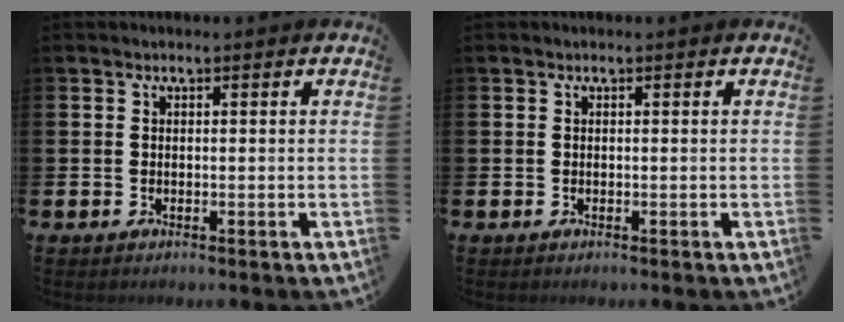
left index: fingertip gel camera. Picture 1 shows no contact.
{"total": 0.0}